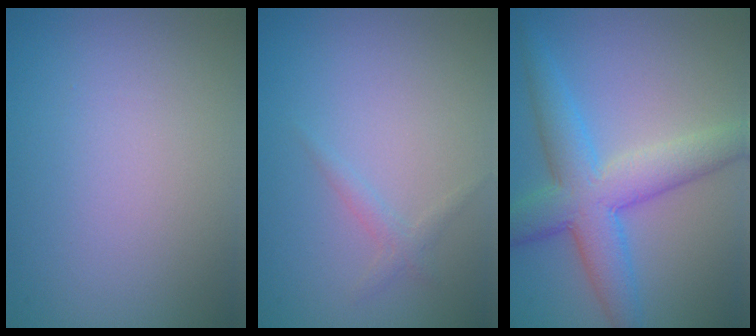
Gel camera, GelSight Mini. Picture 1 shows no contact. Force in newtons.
{"total": 1.1, "press": 1.1, "slide": 0.1}
{"total": 6.7, "press": 6.7, "slide": 0.2}